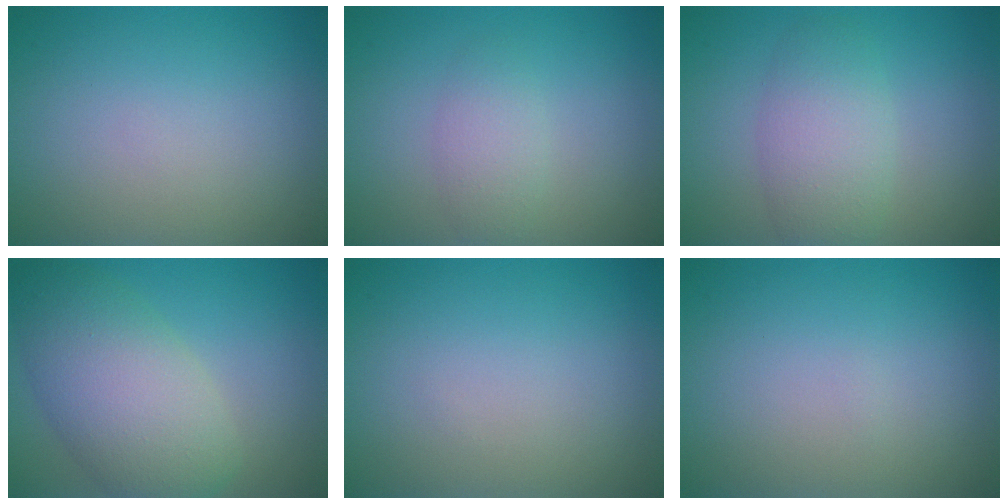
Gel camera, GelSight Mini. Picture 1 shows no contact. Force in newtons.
{"total": 2.0, "press": 2.0, "slide": 0.0}
{"total": 4.0, "press": 4.0, "slide": 0.3}
{"total": 7.8, "press": 7.8, "slide": 0.3}
{"total": 0.0}
{"total": 0.0}